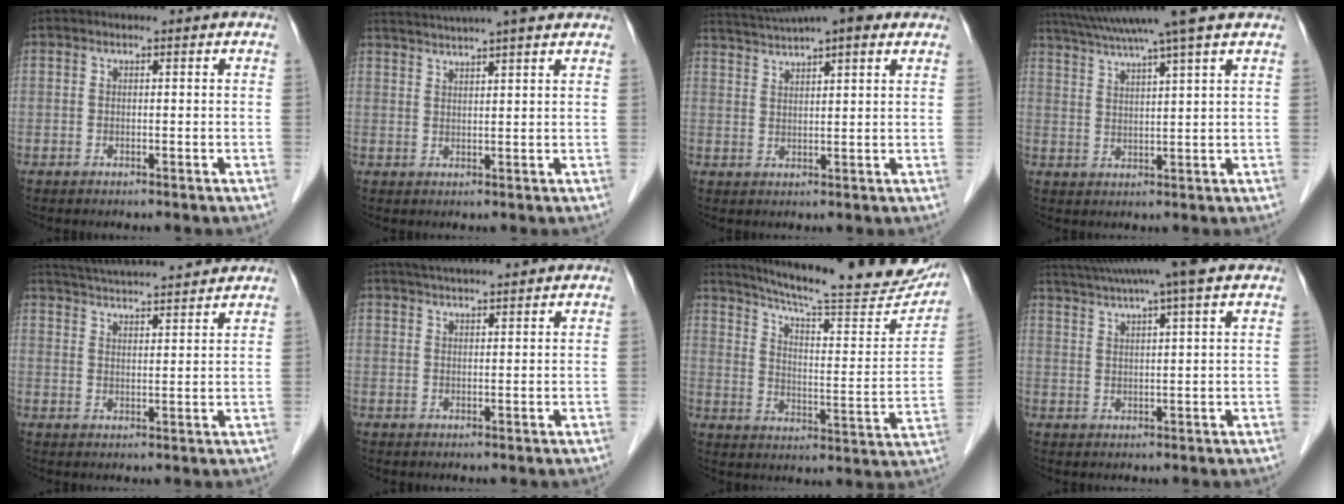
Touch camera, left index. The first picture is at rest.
{"total": 13.2, "force": [11.6, 0.6, 6.3], "torque": [-0.111, 0.034, 0.163]}
{"total": 12.3, "force": [10.1, 1.4, 6.8], "torque": [-0.118, 0.032, 0.148]}
{"total": 12.4, "force": [10.3, -1.2, 6.9], "torque": [-0.125, 0.023, 0.151]}
{"total": 17.9, "force": [16.4, 0.8, 7.1], "torque": [-0.129, 0.023, 0.242]}
{"total": 7.0, "force": [6.3, 0.4, 3.1], "torque": [-0.050, 0.032, 0.095]}
{"total": 27.1, "force": [23.5, 3.6, 13.0], "torque": [-0.196, -0.053, 0.303]}
{"total": 11.8, "force": [9.9, -1.1, 6.3], "torque": [-0.116, 0.024, 0.142]}